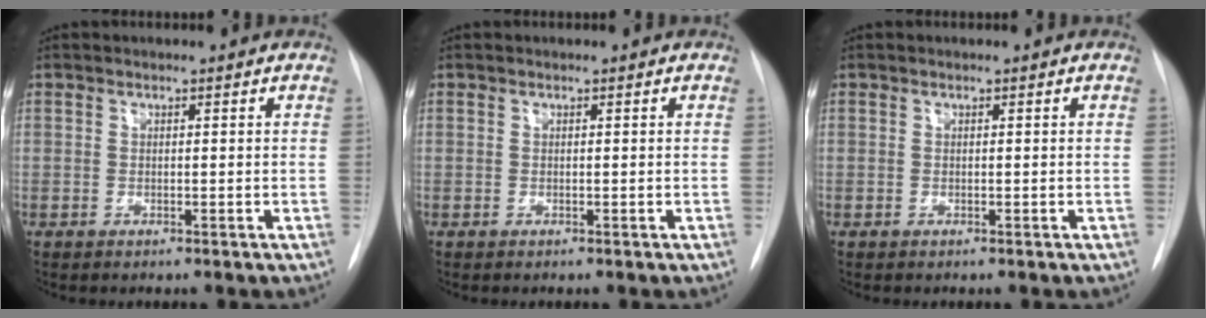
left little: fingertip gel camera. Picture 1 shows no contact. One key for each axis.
{"total": 0.0}
{"total": 0.0}